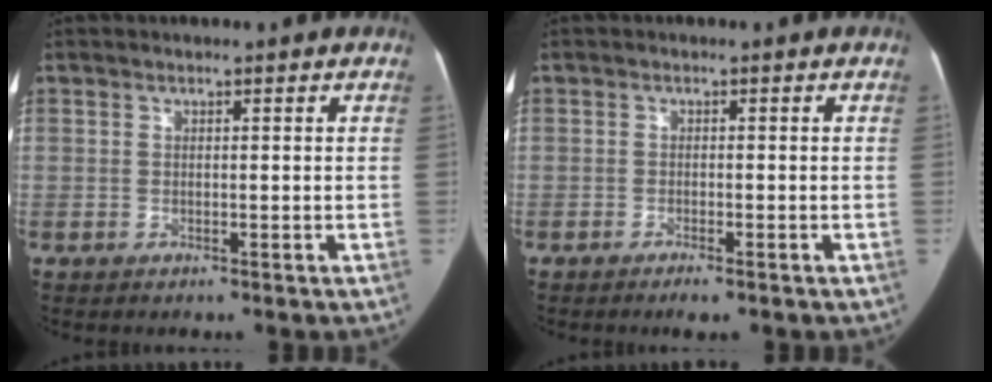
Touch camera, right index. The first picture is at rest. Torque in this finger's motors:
{"motor_torque": [0.21, -0.17, -0.03, -0.01]}